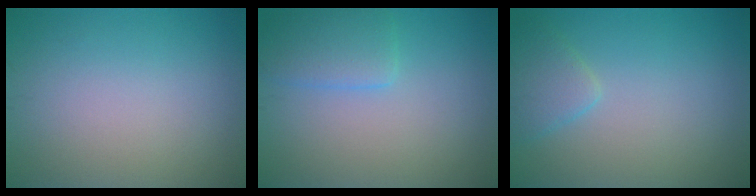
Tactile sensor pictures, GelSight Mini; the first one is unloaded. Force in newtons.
{"total": 2.9, "press": 2.9, "slide": 0.1}
{"total": 2.2, "press": 2.2, "slide": 0.2}